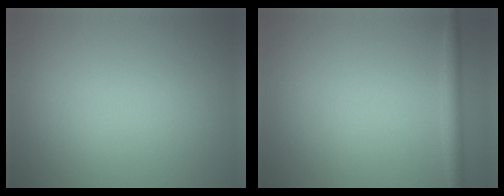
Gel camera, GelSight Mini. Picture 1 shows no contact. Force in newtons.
{"total": 1.7, "press": 1.7, "slide": 0.1}